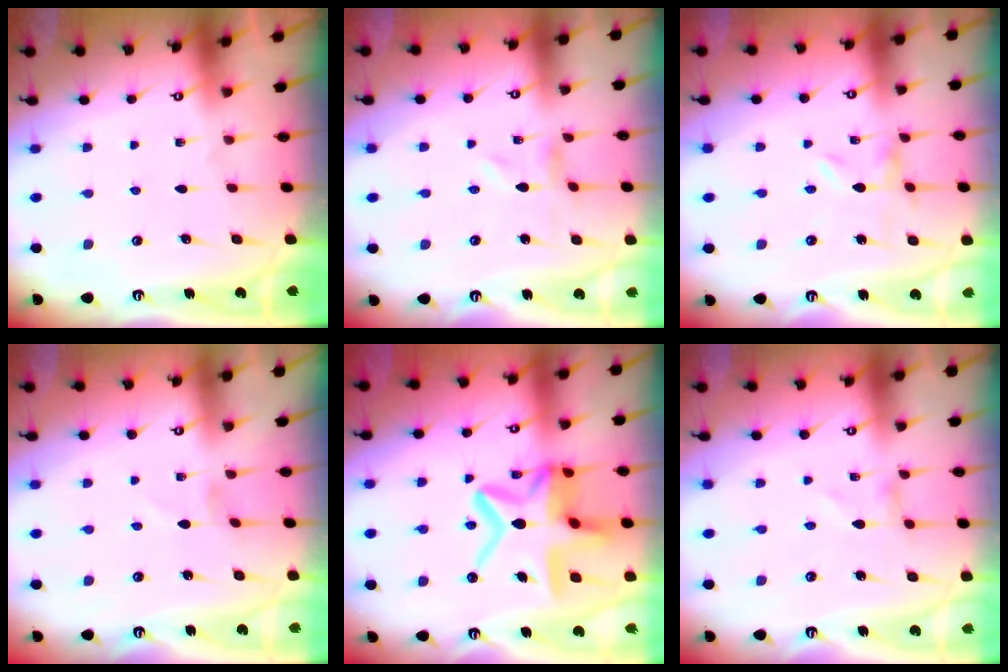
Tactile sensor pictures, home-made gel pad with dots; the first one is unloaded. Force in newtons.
{"total": 0.5, "press": 0.5, "slide": 0.2}
{"total": 0.0}
{"total": 0.0}
{"total": 17.3, "press": 17.2, "slide": 1.7}
{"total": 0.9, "press": 0.9, "slide": 0.1}